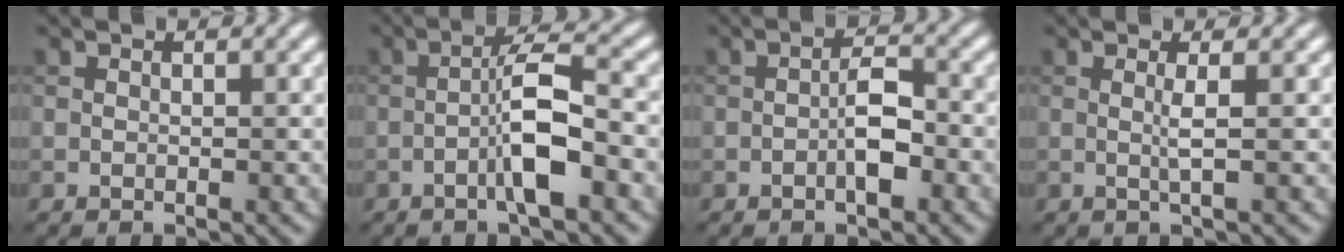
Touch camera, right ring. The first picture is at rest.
{"total": 4.7, "force": [-1.4, 0.7, 4.4], "torque": [-0.078, 0.015, -0.033]}
{"total": 2.7, "force": [-0.8, 0.9, 2.4], "torque": [-0.040, 0.005, -0.018]}
{"total": 1.5, "force": [0.1, 0.2, 1.5], "torque": [-0.031, 0.000, -0.003]}